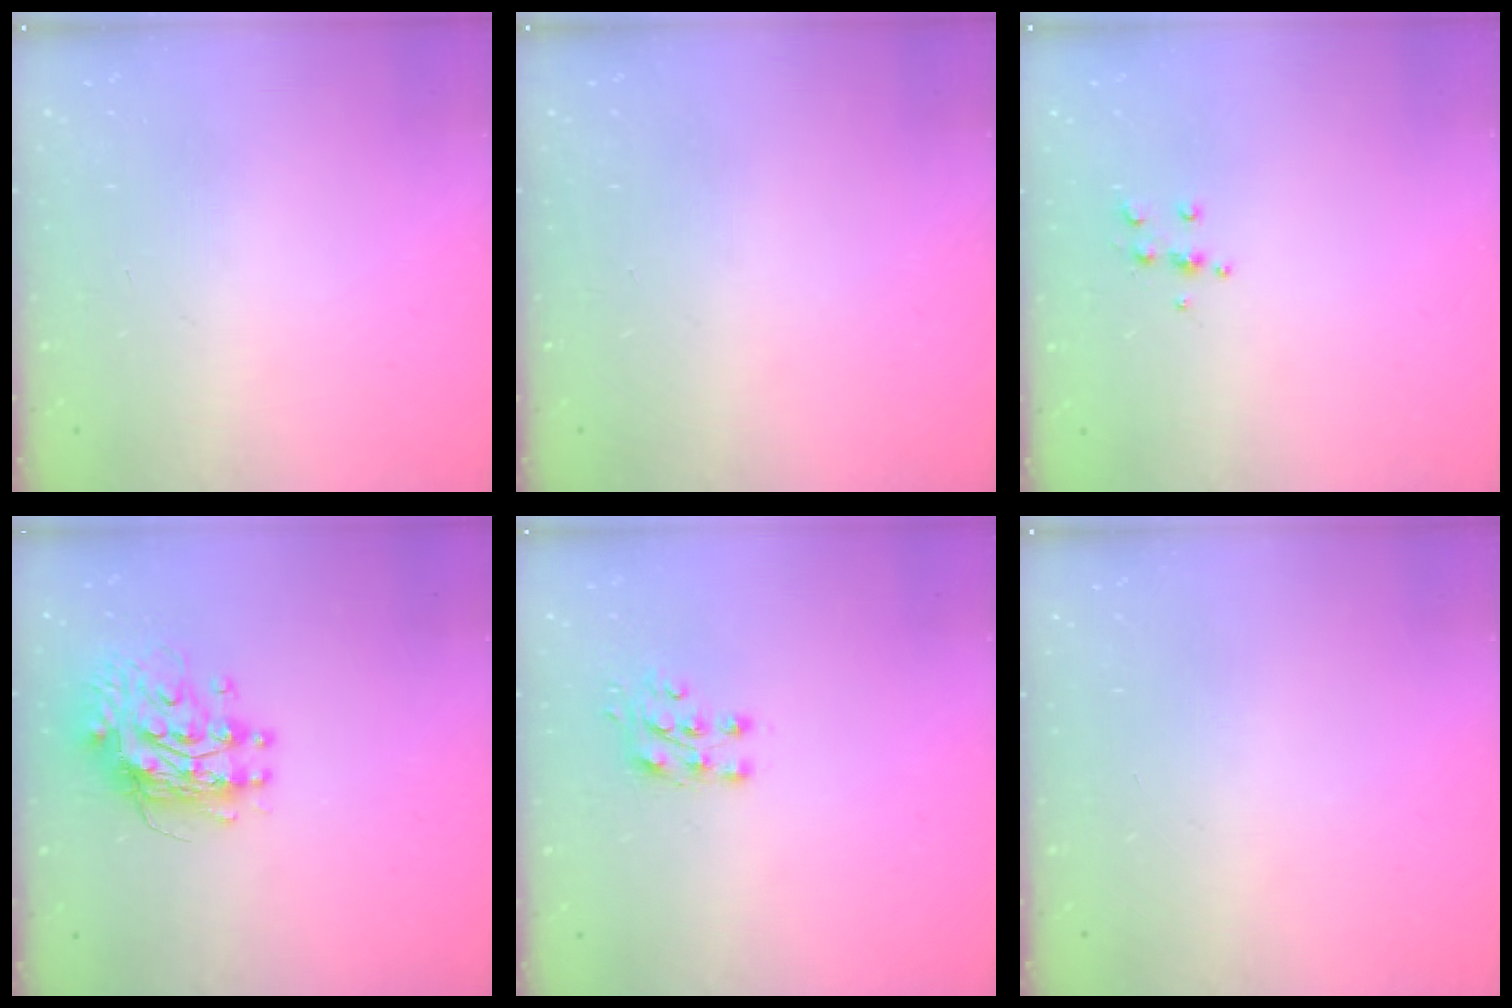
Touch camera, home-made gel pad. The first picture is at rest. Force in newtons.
{"total": 0.0}
{"total": 5.2, "press": 5.0, "slide": 1.1}
{"total": 11.0, "press": 10.9, "slide": 1.0}
{"total": 7.1, "press": 7.1, "slide": 0.8}
{"total": 0.0}